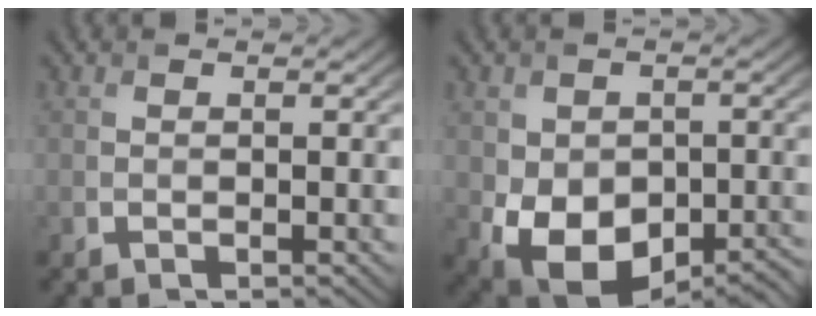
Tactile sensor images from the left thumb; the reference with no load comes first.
{"total": 11.7, "force": [-3.9, 8.1, 7.4], "torque": [-0.123, -0.040, -0.045]}